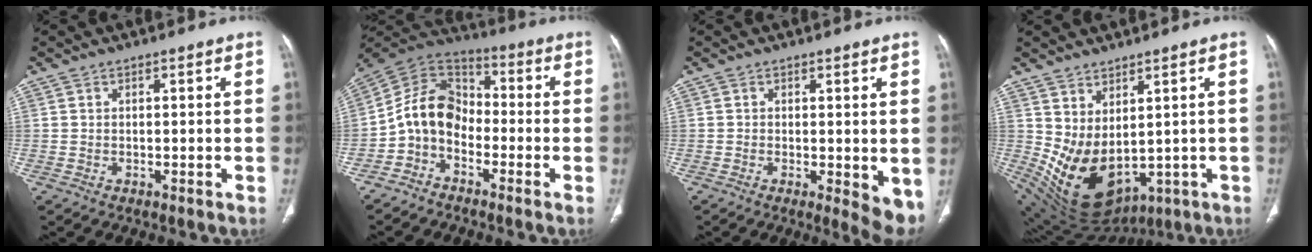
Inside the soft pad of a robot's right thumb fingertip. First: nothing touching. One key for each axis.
{"total": 10.4, "fx": -3.6, "fy": 7.7, "fz": 5.9, "tx": -0.095, "ty": 0.065, "tz": -0.085}
{"total": 5.7, "fx": -0.5, "fy": 2.0, "fz": 5.3, "tx": -0.066, "ty": -0.015, "tz": -0.007}
{"total": 13.5, "fx": 0.7, "fy": 8.0, "fz": 10.8, "tx": -0.183, "ty": -0.029, "tz": 0.054}